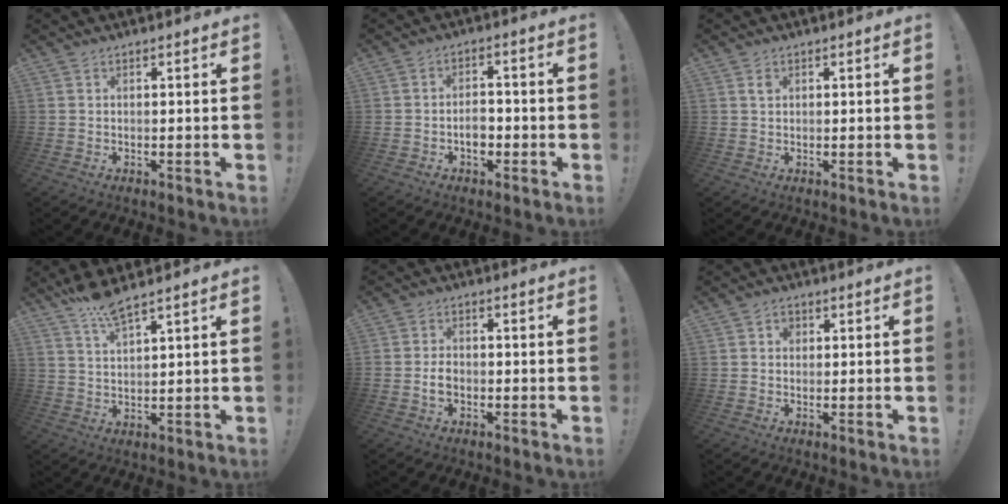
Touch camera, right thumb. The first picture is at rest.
{"total": 5.4, "force": [-2.0, 3.6, 3.5], "torque": [-0.039, 0.005, -0.036]}
{"total": 1.4, "force": [0.7, 1.1, 0.6], "torque": [-0.003, -0.002, 0.011]}
{"total": 6.8, "force": [5.6, 0.4, 3.9], "torque": [-0.085, -0.026, 0.100]}
{"total": 3.5, "force": [-1.4, 2.2, 2.4], "torque": [-0.042, 0.006, -0.025]}
{"total": 2.2, "force": [0.3, 1.9, 1.0], "torque": [-0.009, -0.001, 0.003]}